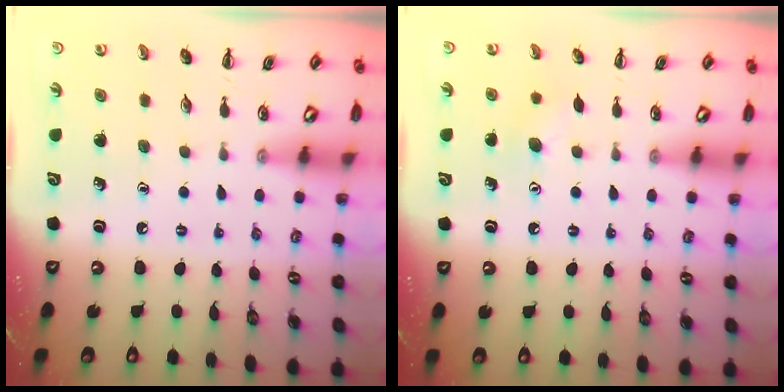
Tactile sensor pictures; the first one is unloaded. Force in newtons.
{"total": 5.3, "press": 5.1, "slide": 1.4}